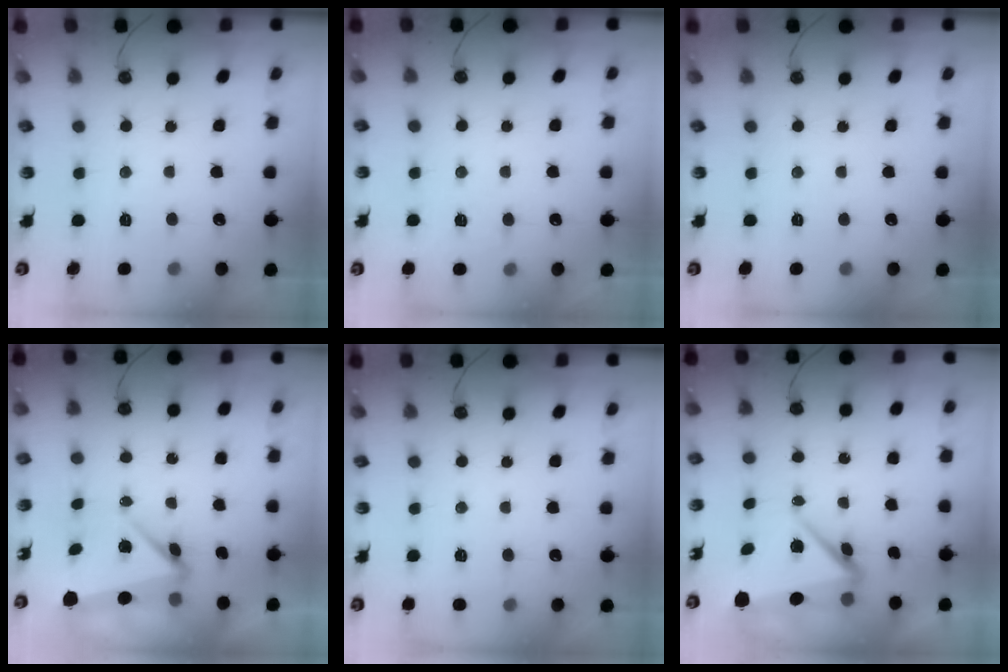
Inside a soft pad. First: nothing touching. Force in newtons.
{"total": 3.7, "press": 2.8, "slide": 2.4}
{"total": 0.0}
{"total": 6.3, "press": 6.2, "slide": 0.9}
{"total": 2.2, "press": 2.1, "slide": 0.3}
{"total": 7.1, "press": 7.0, "slide": 0.9}